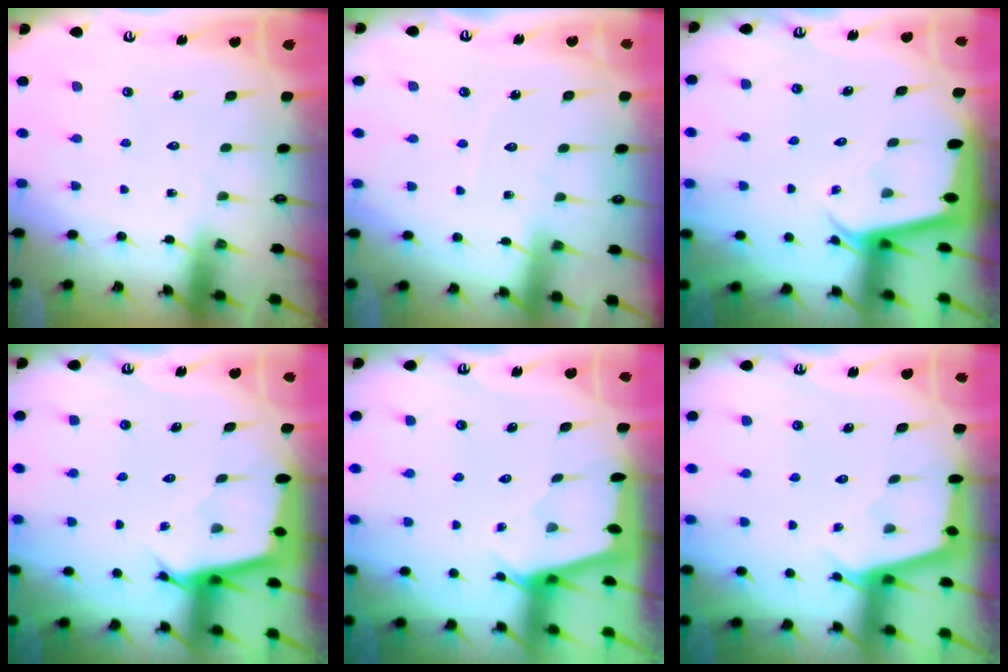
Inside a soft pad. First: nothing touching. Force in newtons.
{"total": 3.6, "press": 3.6, "slide": 0.4}
{"total": 2.1, "press": 2.1, "slide": 0.1}
{"total": 2.5, "press": 2.5, "slide": 0.1}
{"total": 2.2, "press": 2.2, "slide": 0.3}
{"total": 2.8, "press": 2.7, "slide": 0.3}